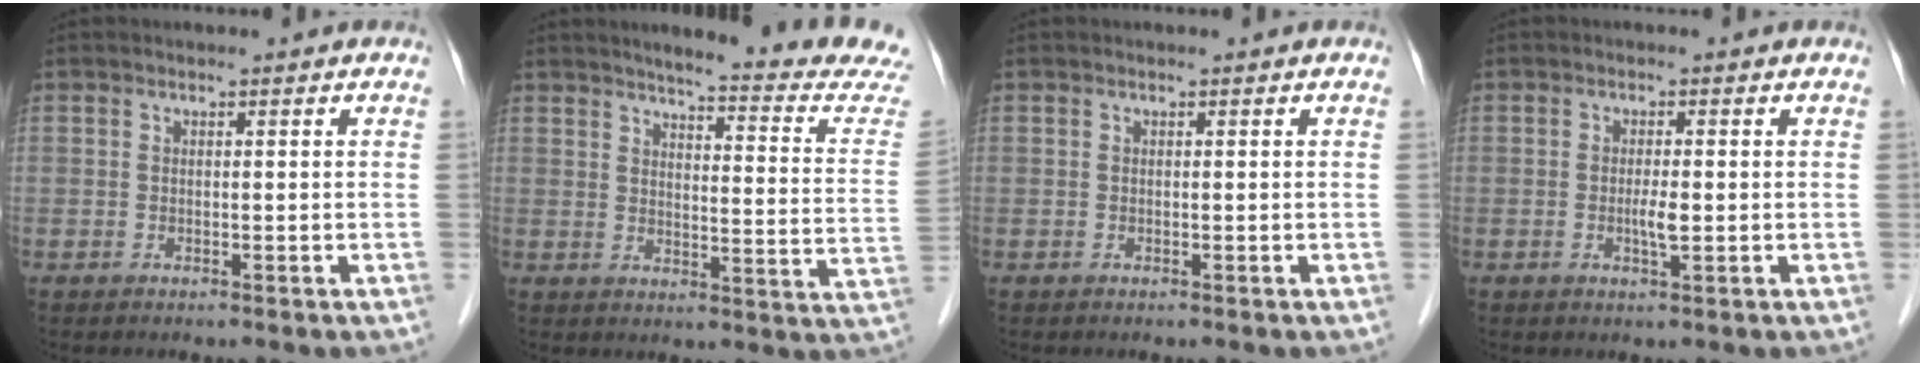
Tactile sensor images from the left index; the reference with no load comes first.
{"total": 18.0, "force": [16.9, -0.6, 6.3], "torque": [-0.076, -0.094, 0.184]}
{"total": 0.0}
{"total": 2.2, "force": [-0.3, 0.3, 2.1], "torque": [-0.041, -0.002, -0.005]}